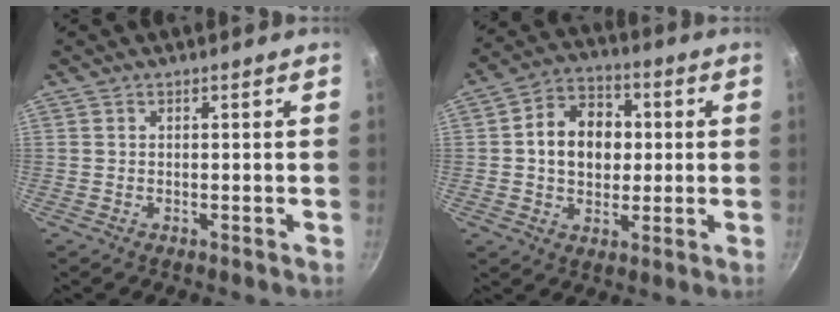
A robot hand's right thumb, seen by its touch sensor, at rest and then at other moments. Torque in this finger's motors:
{"motor_torque": [-0.16, 0.64, 0.31, 0.26, 0.17]}